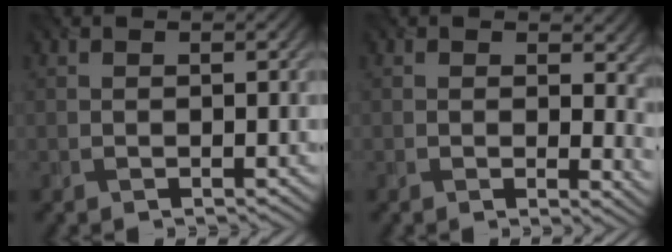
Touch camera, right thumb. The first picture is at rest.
{"total": 5.8, "force": [2.1, 3.1, 4.5], "torque": [-0.044, -0.012, 0.040]}